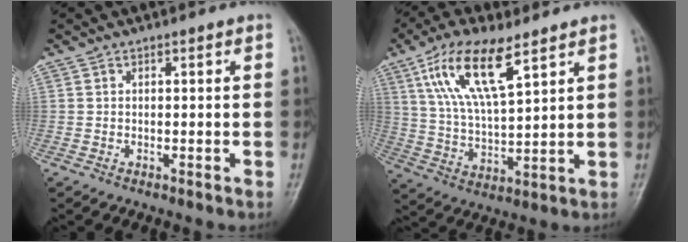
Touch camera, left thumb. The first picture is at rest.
{"total": 13.5, "force": [7.1, 4.6, 10.6], "torque": [-0.192, -0.020, 0.141]}